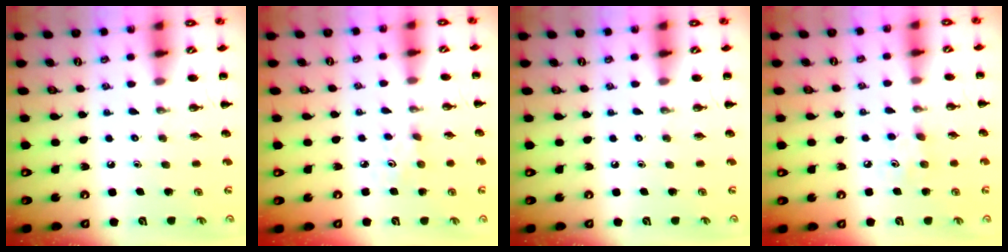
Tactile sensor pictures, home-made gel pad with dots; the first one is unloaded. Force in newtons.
{"total": 2.6, "press": 2.5, "slide": 0.7}
{"total": 0.0}
{"total": 5.4, "press": 5.1, "slide": 1.6}